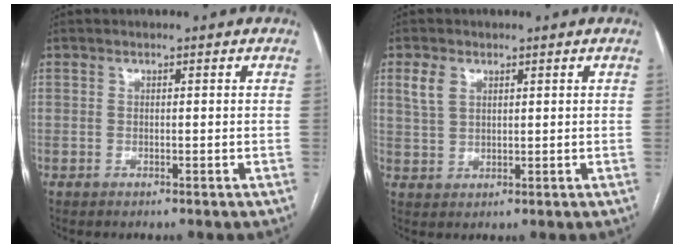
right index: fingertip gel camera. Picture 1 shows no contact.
{"total": 3.5, "force": [1.8, 2.2, 2.1], "torque": [-0.053, 0.012, 0.044]}